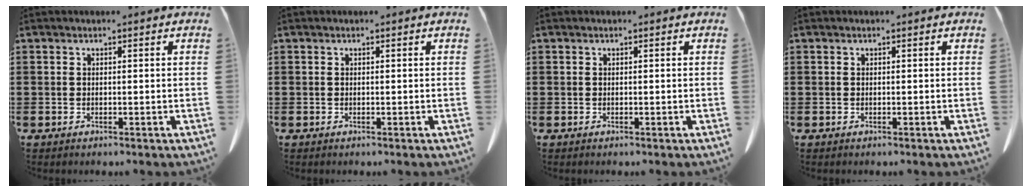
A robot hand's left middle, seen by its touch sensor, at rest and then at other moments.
{"total": 0.0}
{"total": 0.0}
{"total": 0.0}